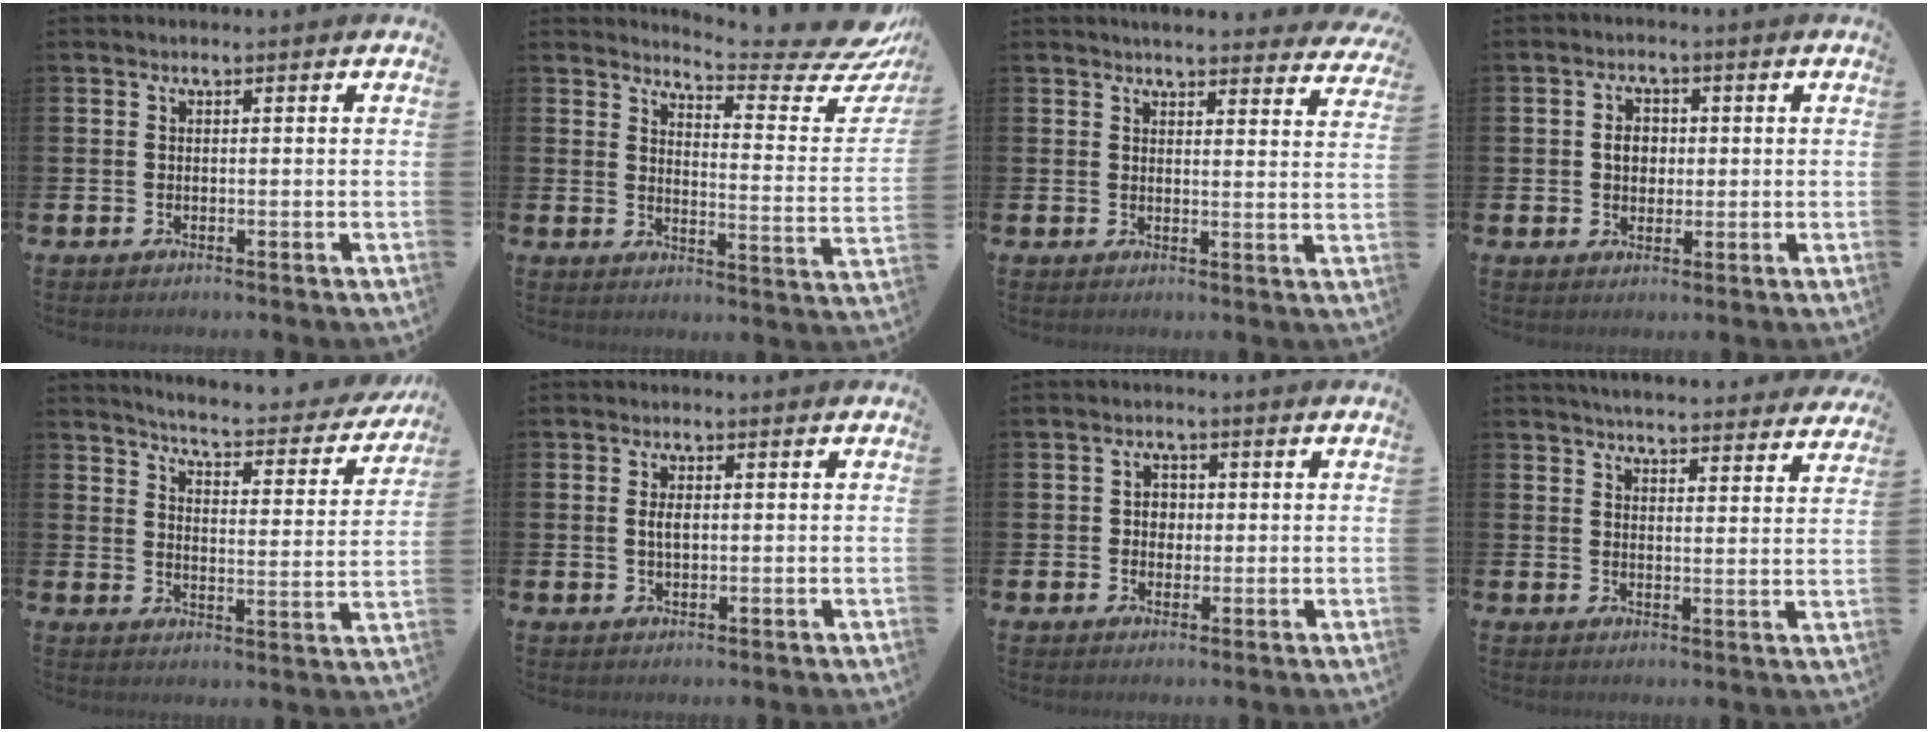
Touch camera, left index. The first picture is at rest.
{"total": 6.6, "force": [6.0, 0.6, 2.5], "torque": [-0.044, -0.056, 0.096]}
{"total": 3.9, "force": [3.8, 0.2, 0.4], "torque": [-0.006, -0.024, 0.067]}
{"total": 3.1, "force": [0.3, 2.5, 1.9], "torque": [-0.016, 0.002, -0.003]}
{"total": 4.6, "force": [4.4, 0.3, 1.3], "torque": [-0.043, -0.041, 0.067]}
{"total": 2.0, "force": [0.3, 1.0, 1.7], "torque": [-0.026, 0.003, 0.001]}
{"total": 2.5, "force": [0.3, 2.2, 1.0], "torque": [-0.009, 0.004, -0.002]}
{"total": 5.2, "force": [5.1, 0.3, 0.7], "torque": [-0.016, -0.035, 0.089]}